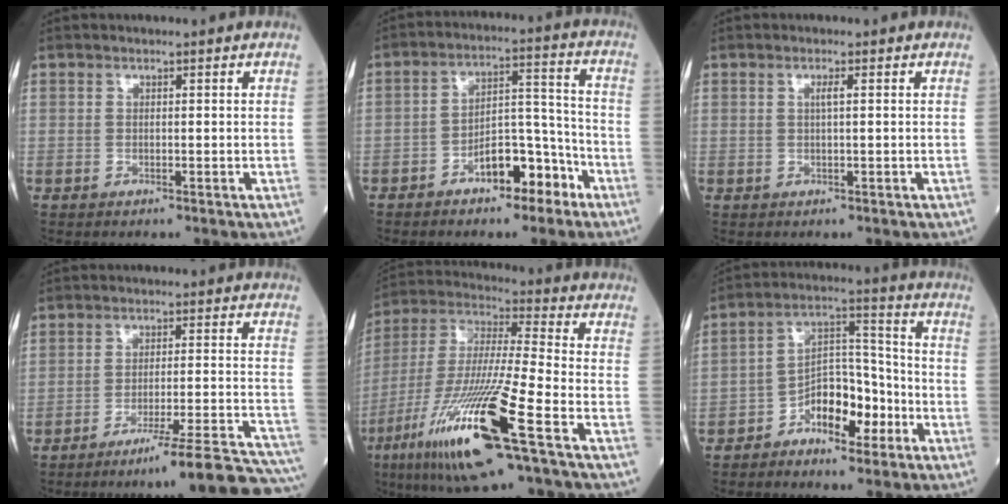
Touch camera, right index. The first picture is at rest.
{"total": 8.8, "force": [-5.3, 3.5, 6.1], "torque": [-0.097, 0.030, -0.084]}
{"total": 1.1, "force": [0.3, -0.1, 1.1], "torque": [-0.023, 0.002, 0.004]}
{"total": 18.4, "force": [-16.5, -1.4, 8.1], "torque": [-0.046, 0.009, -0.222]}
{"total": 21.2, "force": [-9.9, 1.1, 18.7], "torque": [-0.397, -0.048, -0.188]}
{"total": 9.2, "force": [-4.8, 4.4, 6.4], "torque": [-0.113, 0.033, -0.083]}